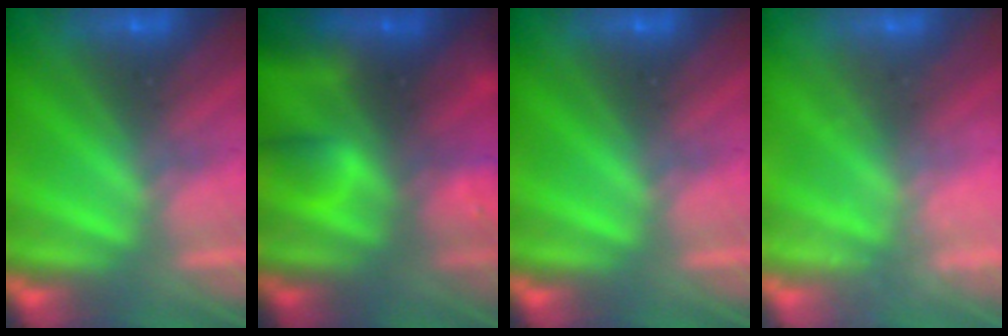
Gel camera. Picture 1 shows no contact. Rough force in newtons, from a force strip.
{"total": 8.8}
{"total": 0.0}
{"total": 2.2}